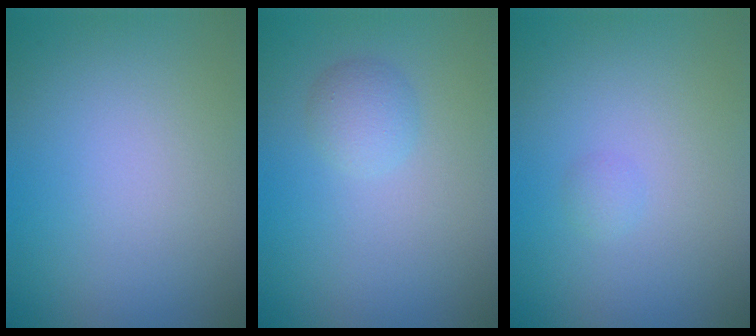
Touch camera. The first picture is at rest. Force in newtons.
{"total": 1.9, "press": 1.9, "slide": 0.1}
{"total": 0.6, "press": 0.6, "slide": 0.1}